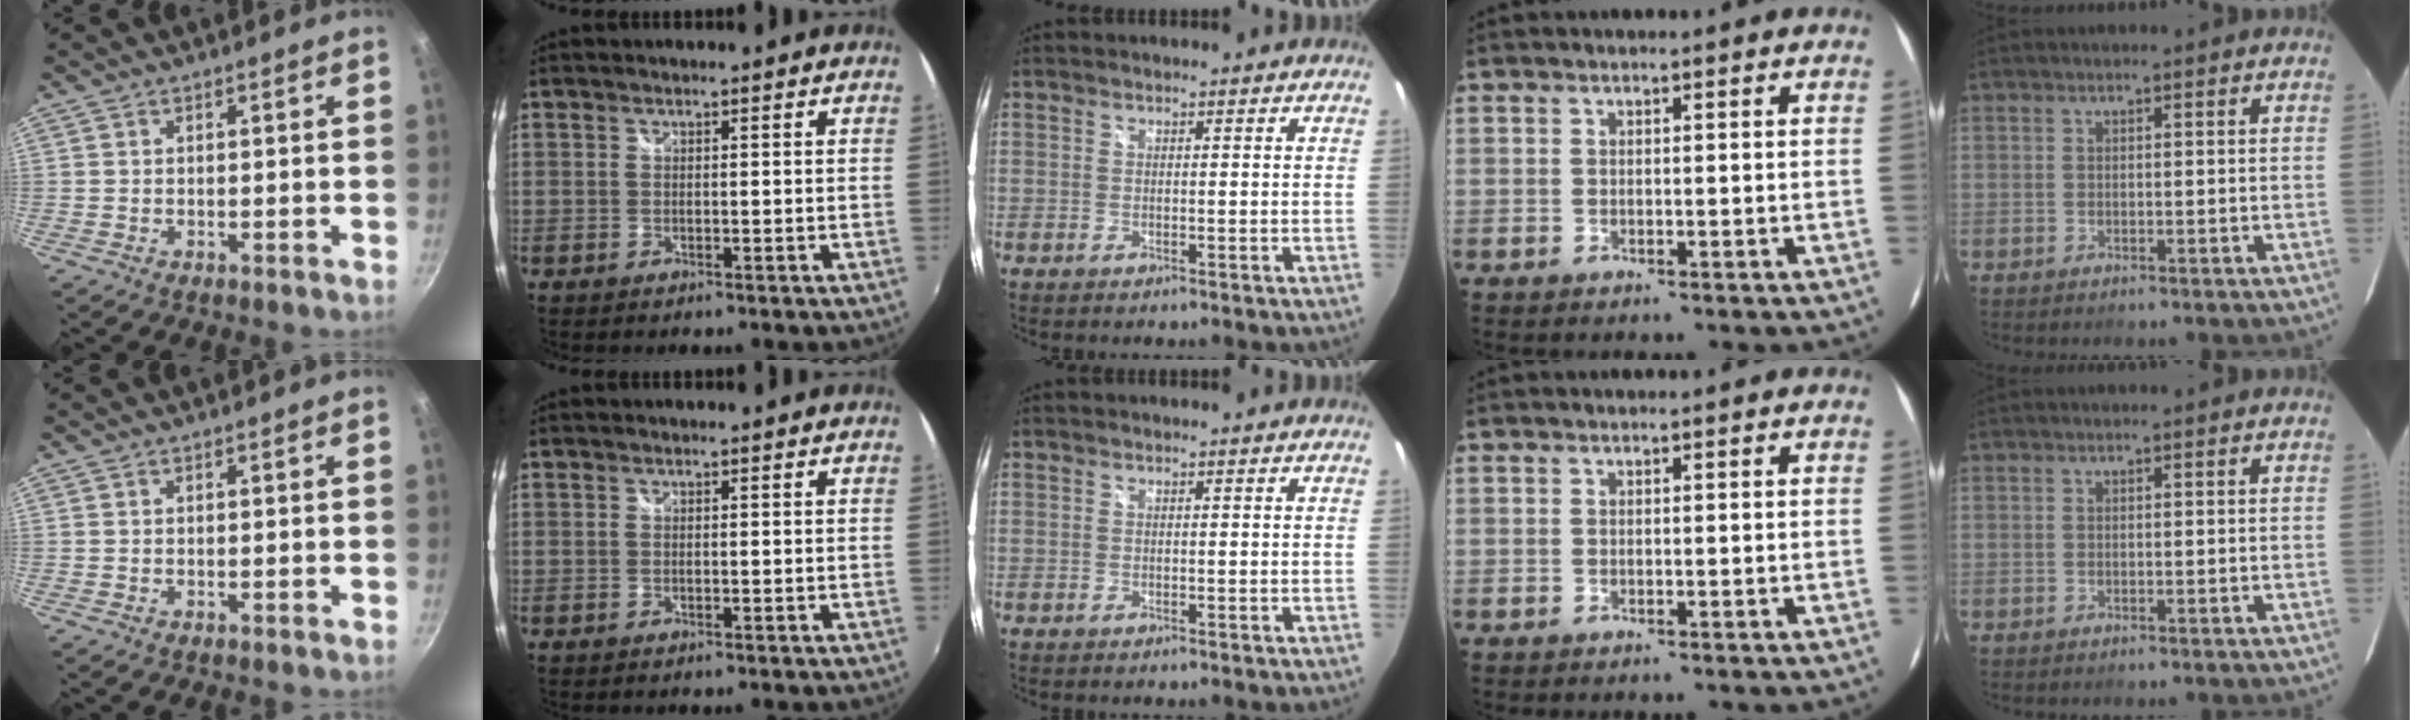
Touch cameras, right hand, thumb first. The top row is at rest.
{}